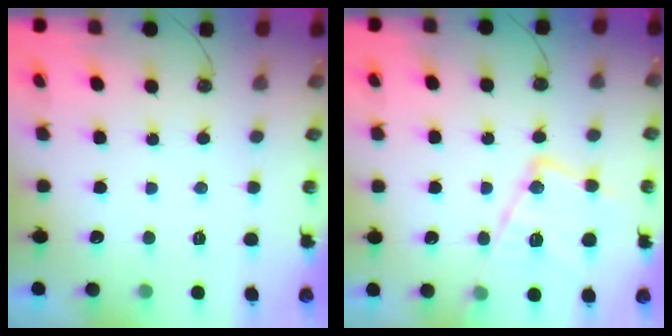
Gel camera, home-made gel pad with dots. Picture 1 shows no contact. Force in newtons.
{"total": 18.5, "press": 18.4, "slide": 1.3}